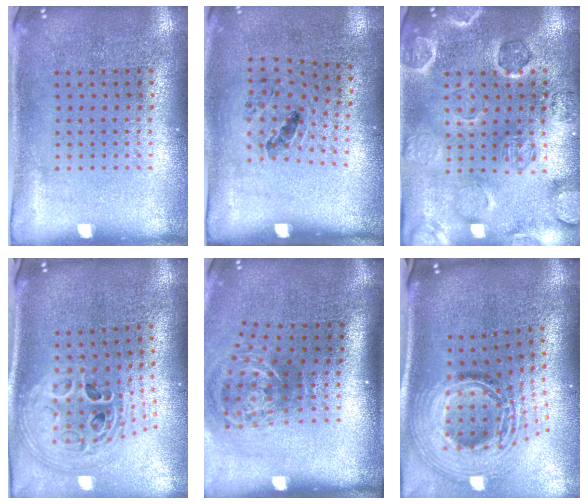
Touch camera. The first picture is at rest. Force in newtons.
{"total": 1.2, "press": 0.7, "slide": 0.9}
{"total": 1.6, "press": 1.6, "slide": 0.2}
{"total": 3.0, "press": 2.0, "slide": 2.2}
{"total": 2.2, "press": 1.4, "slide": 1.7}
{"total": 2.8, "press": 1.9, "slide": 2.1}